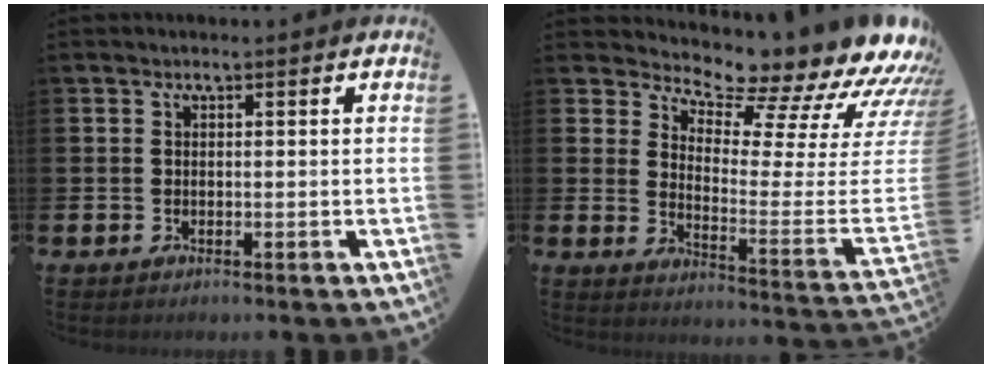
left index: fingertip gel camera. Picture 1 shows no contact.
{"total": 9.3, "force": [8.5, 1.9, 3.2], "torque": [-0.059, -0.105, 0.133]}